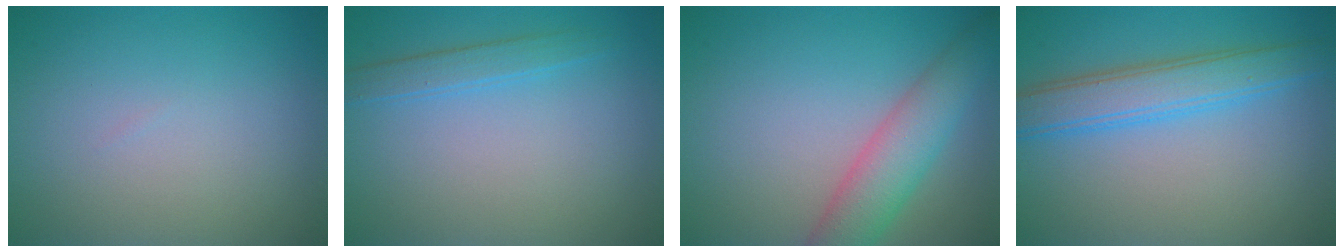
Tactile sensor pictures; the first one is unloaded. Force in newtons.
{"total": 1.7, "press": 1.7, "slide": 0.1}
{"total": 4.9, "press": 4.9, "slide": 0.2}
{"total": 4.5, "press": 4.5, "slide": 0.1}